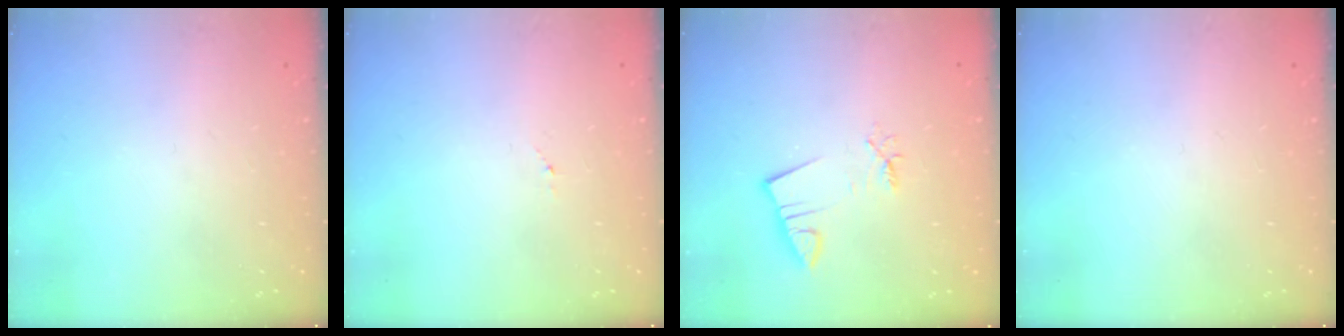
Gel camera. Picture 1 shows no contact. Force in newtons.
{"total": 3.1, "press": 3.1, "slide": 0.3}
{"total": 2.7, "press": 2.7, "slide": 0.4}
{"total": 0.0}